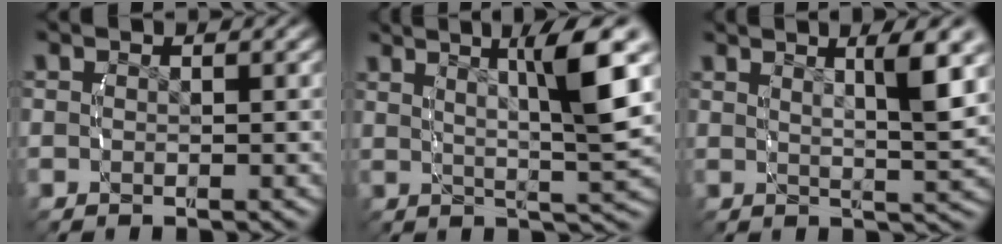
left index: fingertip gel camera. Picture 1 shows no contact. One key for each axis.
{"total": 9.2, "fx": 4.2, "fy": 1.7, "fz": 8.0, "tx": -0.104, "ty": 0.017, "tz": 0.065}
{"total": 6.5, "fx": 3.3, "fy": 0.8, "fz": 5.5, "tx": -0.068, "ty": 0.006, "tz": 0.054}